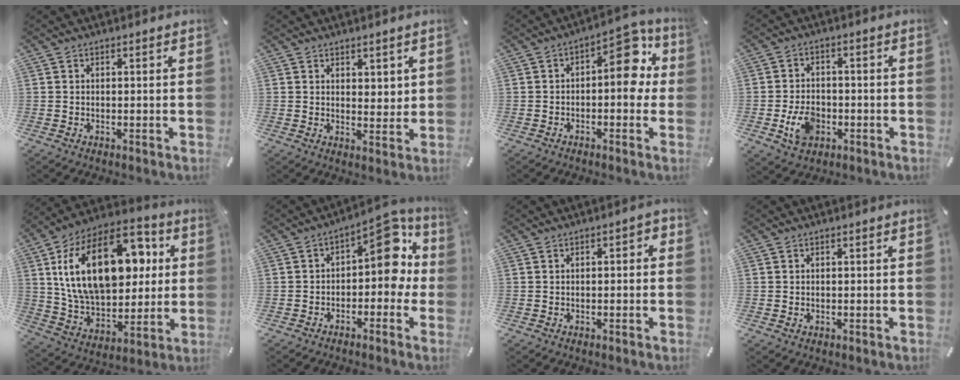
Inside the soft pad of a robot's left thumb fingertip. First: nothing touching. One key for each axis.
{"total": 3.5, "fx": 2.7, "fy": 2.3, "fz": 0.4, "tx": 0.008, "ty": -0.017, "tz": 0.045}
{"total": 11.6, "fx": 1.8, "fy": 6.0, "fz": 9.8, "tx": -0.118, "ty": -0.015, "tz": 0.023}
{"total": 7.5, "fx": -2.4, "fy": 5.5, "fz": 4.4, "tx": -0.090, "ty": 0.006, "tz": -0.043}
{"total": 26.1, "fx": 6.9, "fy": 16.1, "fz": 19.4, "tx": -0.366, "ty": -0.018, "tz": 0.118}
{"total": 11.9, "fx": 3.0, "fy": 6.5, "fz": 9.5, "tx": -0.116, "ty": -0.021, "tz": 0.048}
{"total": 1.8, "fx": -0.8, "fy": 0.8, "fz": 1.3, "tx": -0.022, "ty": 0.007, "tz": -0.017}
{"total": 0.6, "fx": -0.1, "fy": 0.6, "fz": 0.3, "tx": -0.006, "ty": 0.002, "tz": -0.002}